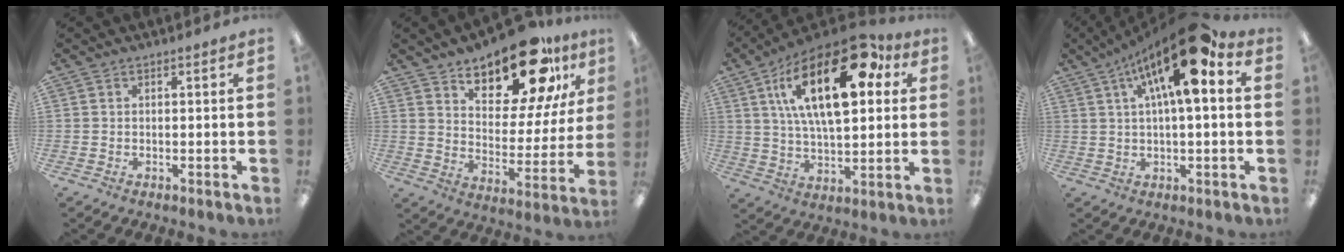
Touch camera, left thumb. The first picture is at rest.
{"total": 18.9, "force": [14.1, 7.3, 10.2], "torque": [-0.155, -0.093, 0.237]}
{"total": 25.3, "force": [10.6, 12.0, 19.6], "torque": [-0.336, -0.035, 0.167]}
{"total": 17.6, "force": [7.5, 5.1, 15.1], "torque": [-0.251, -0.029, 0.115]}